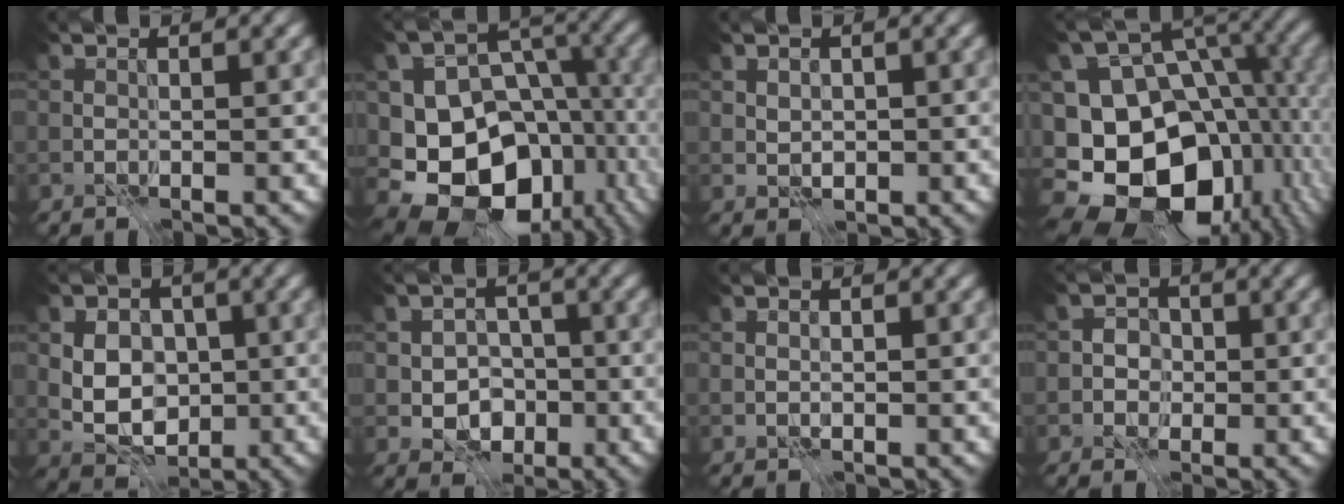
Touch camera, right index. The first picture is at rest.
{"total": 13.4, "force": [-4.5, 9.8, 8.0], "torque": [-0.128, -0.032, -0.061]}
{"total": 1.2, "force": [0.1, 0.9, 0.8], "torque": [-0.014, -0.002, 0.000]}
{"total": 18.1, "force": [-6.3, 12.8, 11.1], "torque": [-0.183, -0.023, -0.084]}
{"total": 6.1, "force": [-0.3, 4.8, 3.8], "torque": [-0.041, 0.003, -0.018]}
{"total": 4.5, "force": [-1.7, 3.3, 2.5], "torque": [-0.030, -0.002, -0.039]}
{"total": 0.0}
{"total": 2.3, "force": [-0.9, 2.0, 0.9], "torque": [0.015, 0.004, -0.030]}